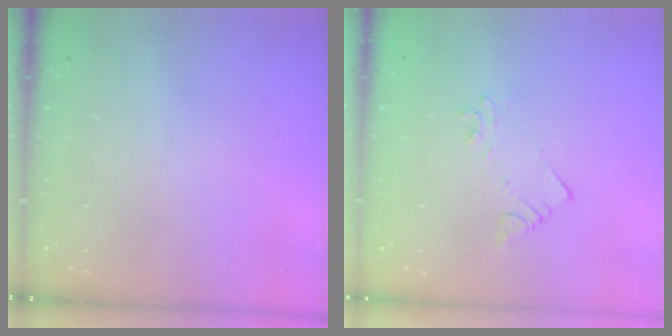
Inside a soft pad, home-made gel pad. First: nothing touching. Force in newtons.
{"total": 2.5, "press": 2.5, "slide": 0.3}